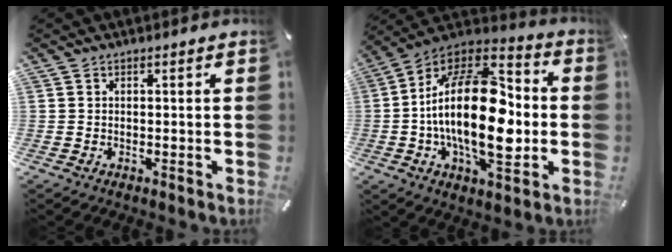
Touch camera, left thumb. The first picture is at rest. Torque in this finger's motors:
{"motor_torque": [0.71, 2.29, 2.77, 0.00, 0.82]}